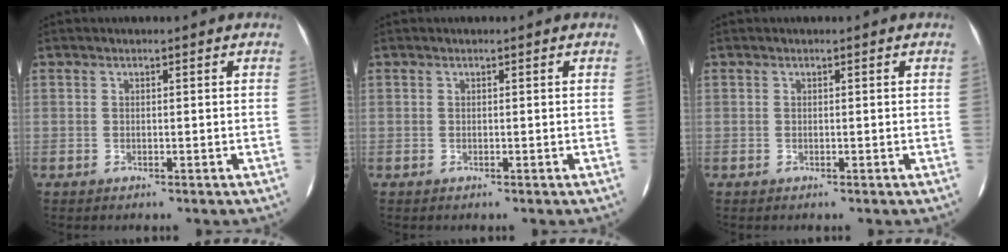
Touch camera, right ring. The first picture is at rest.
{"total": 0.0}
{"total": 0.0}